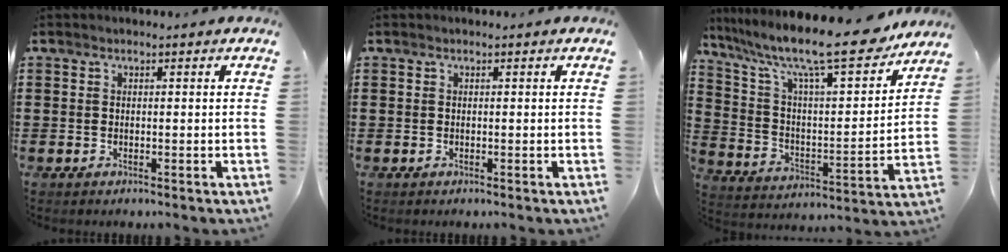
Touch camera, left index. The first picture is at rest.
{"total": 0.0}
{"total": 14.4, "force": [11.7, 2.0, 8.1], "torque": [-0.175, -0.078, 0.192]}